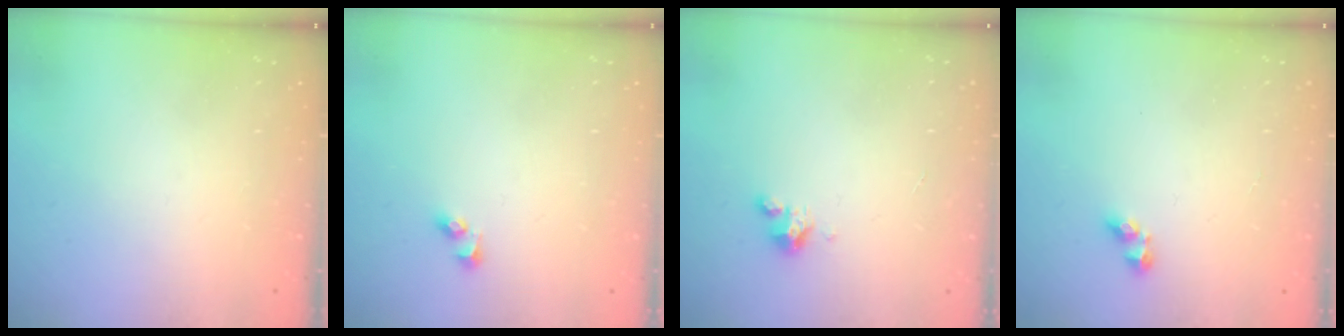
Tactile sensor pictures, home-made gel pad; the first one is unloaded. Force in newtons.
{"total": 2.7, "press": 2.5, "slide": 1.2}
{"total": 2.5, "press": 2.5, "slide": 0.2}
{"total": 2.9, "press": 2.6, "slide": 1.1}